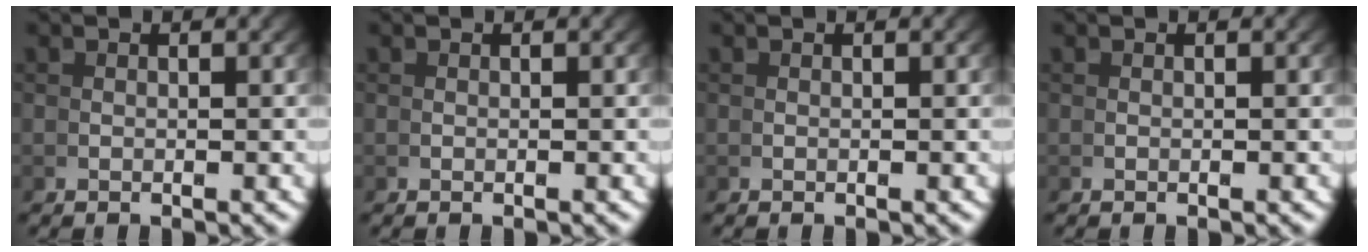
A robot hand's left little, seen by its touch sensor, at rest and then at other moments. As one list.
[{"total": 0.0}, {"total": 0.0}, {"total": 0.0}]